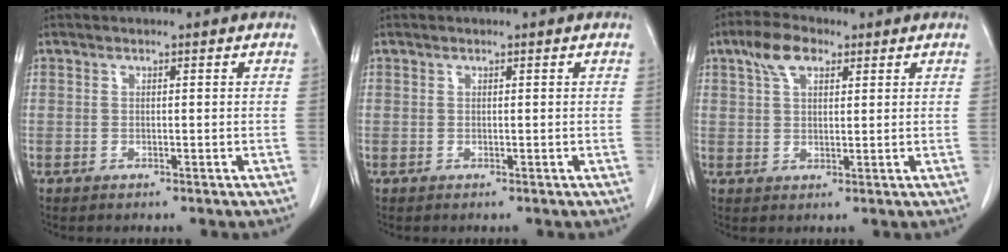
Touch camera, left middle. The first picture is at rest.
{"total": 0.0}
{"total": 5.5, "force": [3.1, 2.6, 3.8], "torque": [-0.079, 0.014, 0.057]}